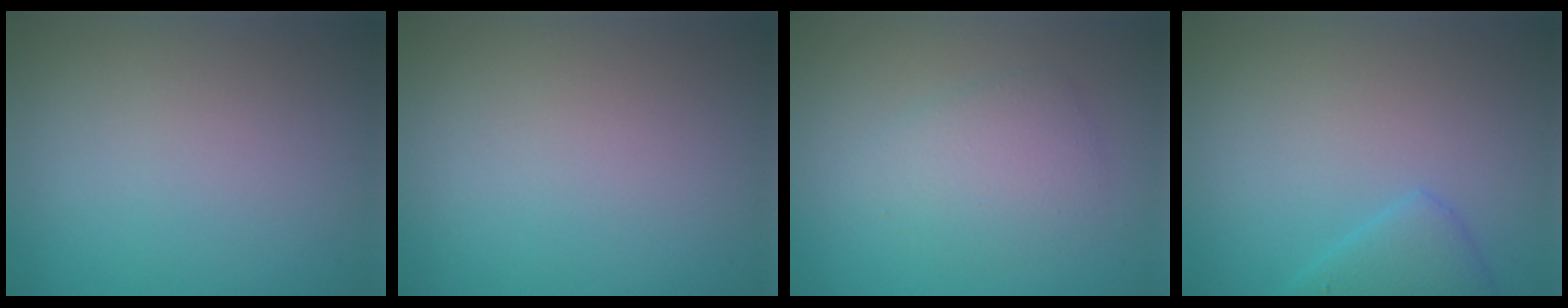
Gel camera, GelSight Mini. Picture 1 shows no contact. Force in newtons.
{"total": 0.0}
{"total": 2.8, "press": 2.8, "slide": 0.2}
{"total": 2.4, "press": 2.4, "slide": 0.2}